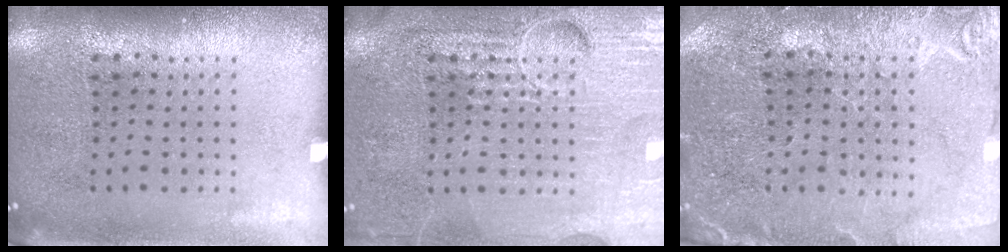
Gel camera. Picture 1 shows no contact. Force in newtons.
{"total": 6.5, "press": 6.5, "slide": 0.8}
{"total": 0.5, "press": 0.5, "slide": 0.2}